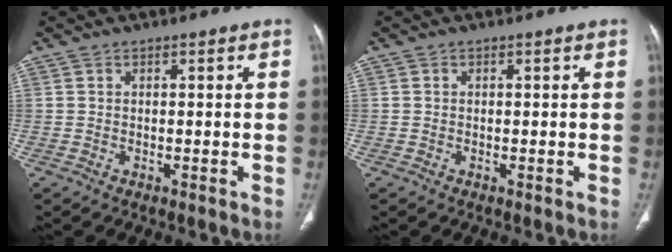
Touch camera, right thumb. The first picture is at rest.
{"total": 0.0}